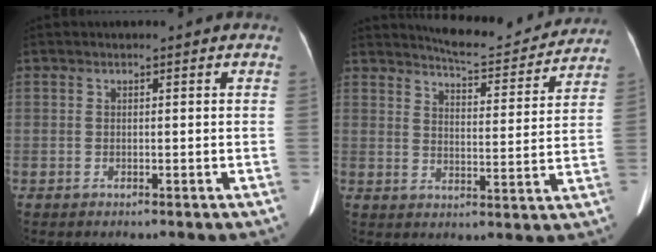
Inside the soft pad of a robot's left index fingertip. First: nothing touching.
{"total": 12.1, "force": [11.7, 1.7, 2.6], "torque": [-0.035, -0.013, 0.150]}